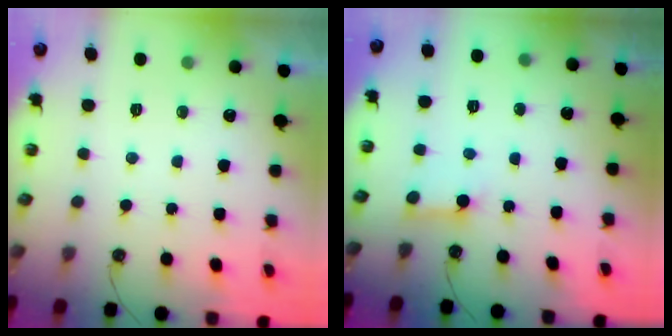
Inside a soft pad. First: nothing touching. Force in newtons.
{"total": 2.8, "press": 2.7, "slide": 0.3}